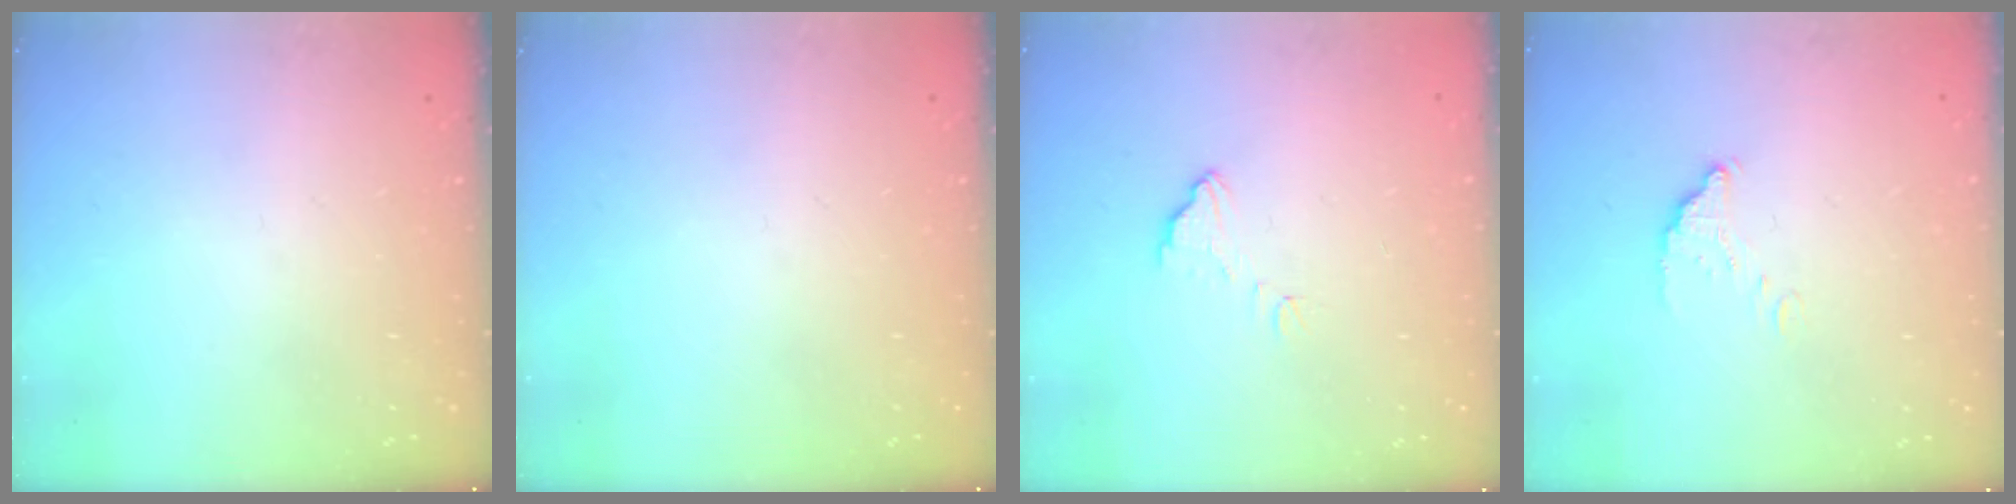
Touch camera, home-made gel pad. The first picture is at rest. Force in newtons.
{"total": 0.0}
{"total": 5.1, "press": 5.1, "slide": 0.4}
{"total": 4.0, "press": 4.0, "slide": 0.0}